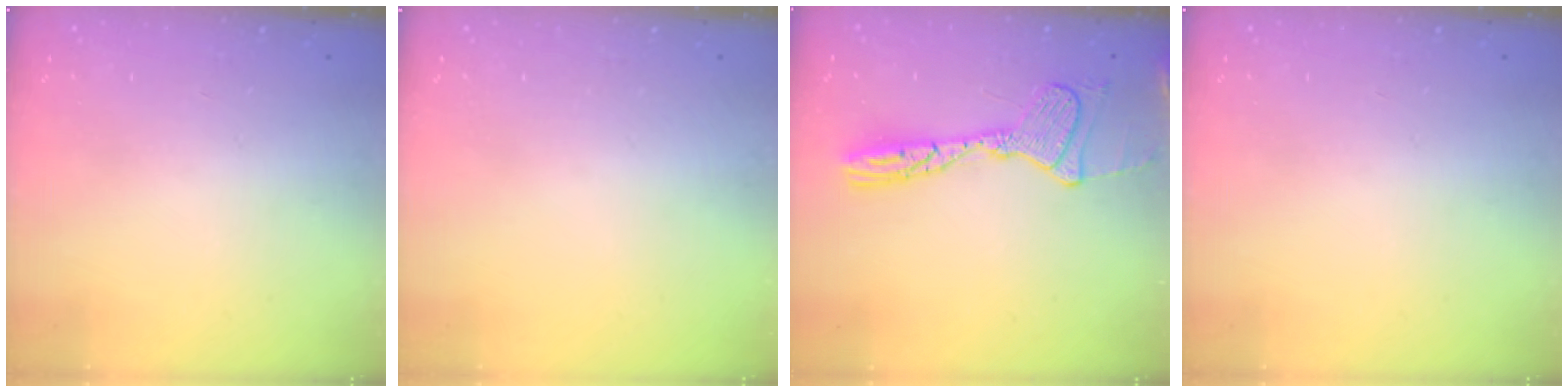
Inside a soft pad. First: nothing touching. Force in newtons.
{"total": 0.0}
{"total": 16.1, "press": 16.0, "slide": 1.6}
{"total": 0.0}